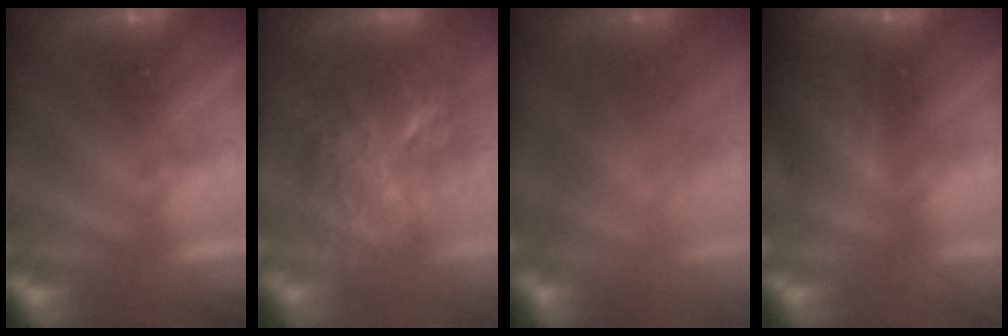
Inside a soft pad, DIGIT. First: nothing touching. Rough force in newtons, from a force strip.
{"total": 9.8}
{"total": 3.4}
{"total": 8.4}